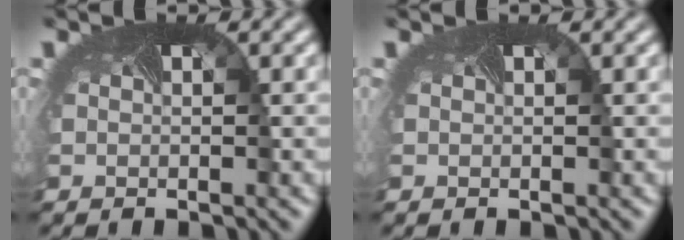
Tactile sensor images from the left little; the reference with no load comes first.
{"total": 0.0}